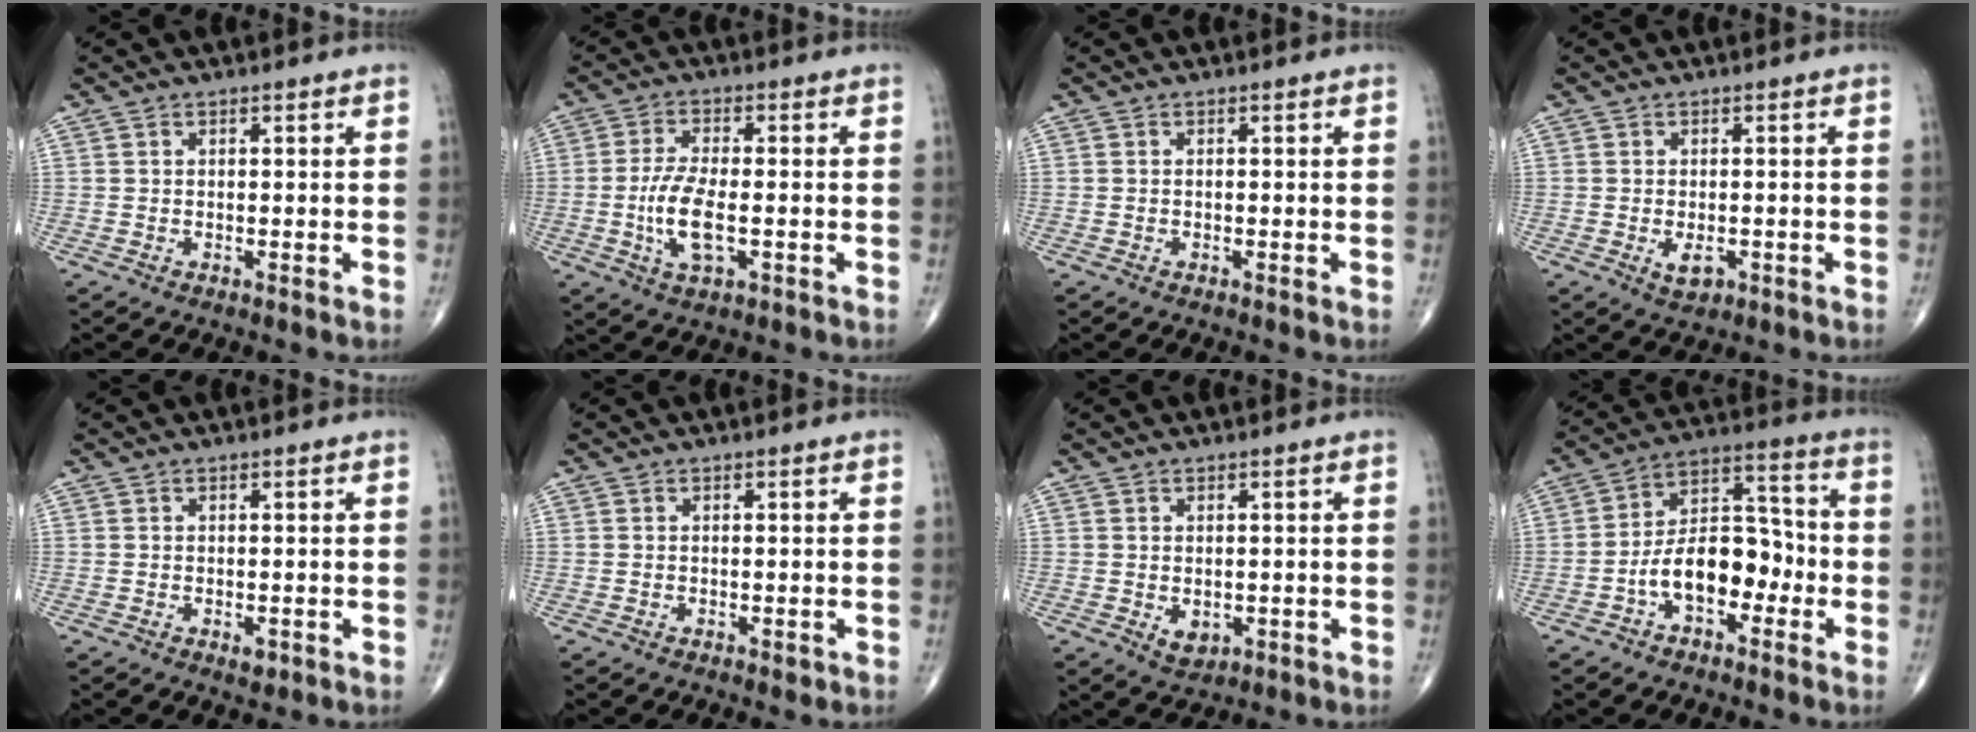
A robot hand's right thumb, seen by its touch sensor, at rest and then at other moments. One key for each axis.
{"total": 8.3, "fx": -1.7, "fy": 3.4, "fz": 7.4, "tx": -0.154, "ty": 0.003, "tz": -0.029}
{"total": 0.0}
{"total": 3.0, "fx": -1.0, "fy": 1.7, "fz": 2.3, "tx": -0.029, "ty": -0.001, "tz": -0.010}
{"total": 1.5, "fx": -0.6, "fy": 0.8, "fz": 1.1, "tx": -0.013, "ty": -0.001, "tz": -0.007}
{"total": 0.9, "fx": -0.4, "fy": 0.5, "fz": 0.6, "tx": -0.008, "ty": -0.002, "tz": -0.004}
{"total": 3.1, "fx": -0.6, "fy": 2.2, "fz": 2.0, "tx": -0.018, "ty": -0.002, "tz": 0.001}
{"total": 12.8, "fx": -4.1, "fy": 7.5, "fz": 9.6, "tx": -0.133, "ty": 0.052, "tz": -0.078}